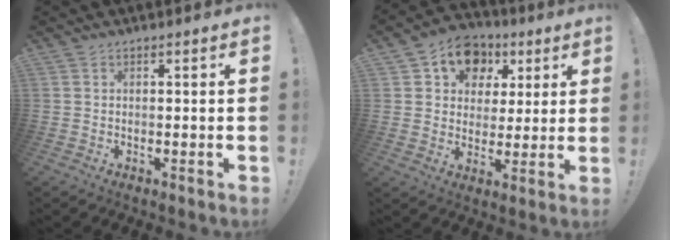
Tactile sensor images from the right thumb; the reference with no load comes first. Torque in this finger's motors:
{"motor_torque": [-0.20, 0.72, -0.10, 0.36, 0.06]}